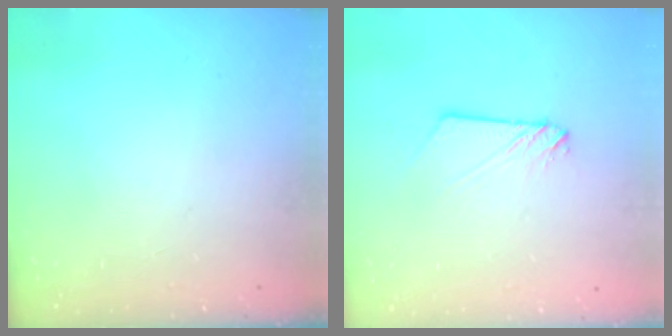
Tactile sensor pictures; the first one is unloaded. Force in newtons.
{"total": 3.2, "press": 3.2, "slide": 0.2}